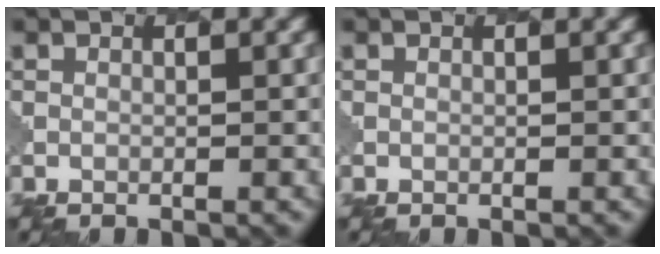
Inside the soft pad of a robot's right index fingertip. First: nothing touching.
{"total": 0.0}